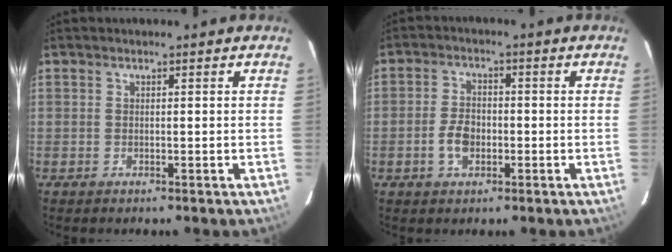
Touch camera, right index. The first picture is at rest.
{"total": 4.9, "force": [-1.6, 3.2, 3.3], "torque": [-0.069, 0.005, -0.026]}